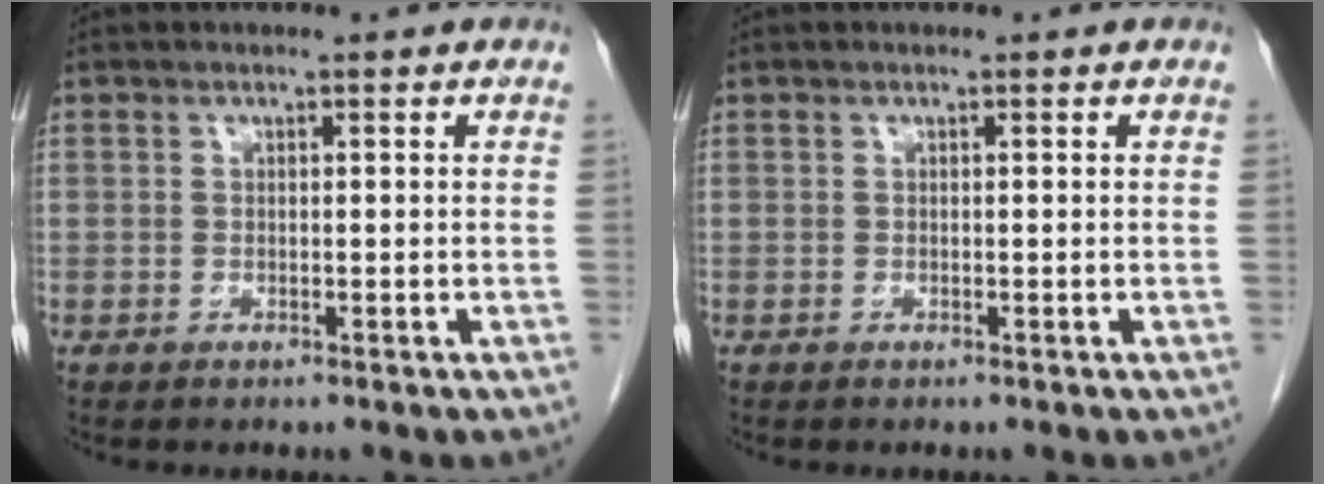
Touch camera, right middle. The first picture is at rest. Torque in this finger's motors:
{"motor_torque": [0.02, 0.00, 0.00, 0.00]}